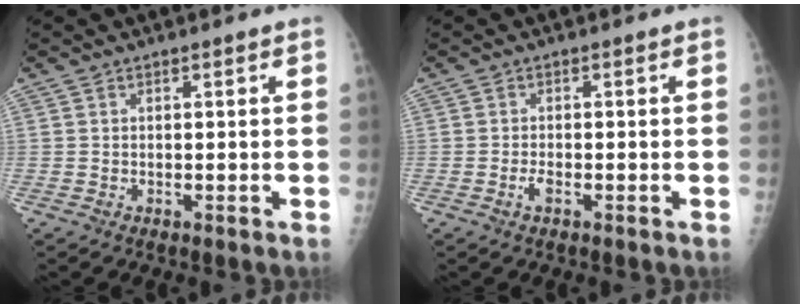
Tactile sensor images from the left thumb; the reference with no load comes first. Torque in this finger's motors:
{"motor_torque": [-0.03, 0.03, 0.01, 0.00, 0.00]}